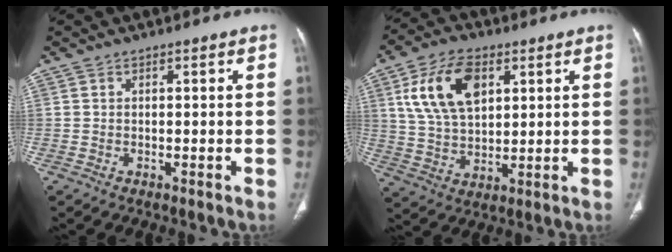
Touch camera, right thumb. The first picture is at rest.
{"total": 14.0, "force": [5.0, 8.3, 10.2], "torque": [-0.176, -0.009, 0.100]}